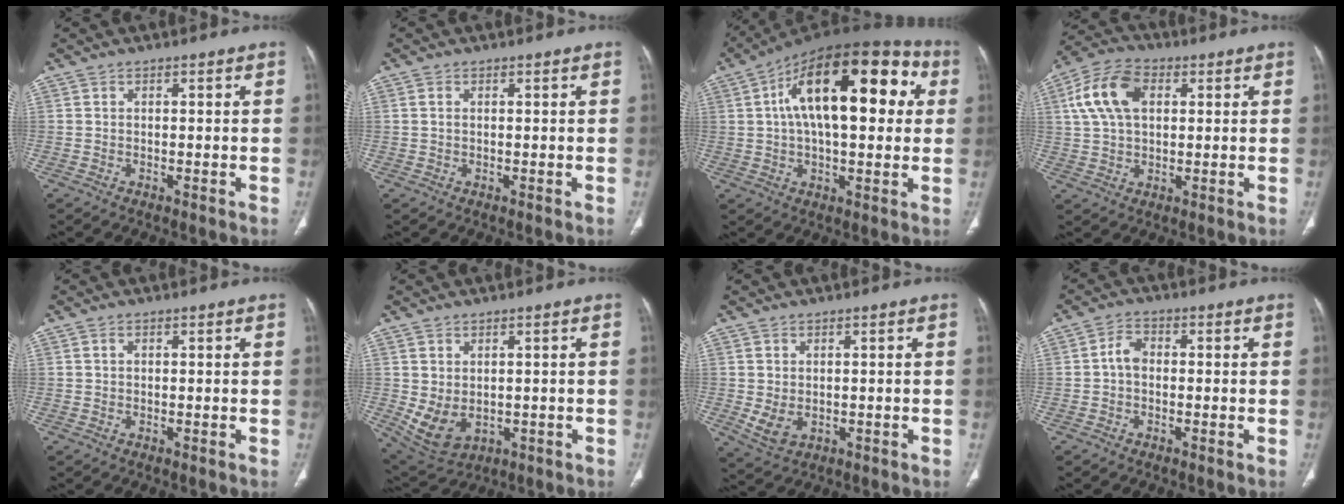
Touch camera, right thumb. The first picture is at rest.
{"total": 0.9, "force": [0.2, 0.6, 0.7], "torque": [-0.018, 0.004, 0.007]}
{"total": 24.7, "force": [5.6, 11.4, 21.1], "torque": [-0.308, 0.033, 0.076]}
{"total": 11.6, "force": [3.1, 7.2, 8.5], "torque": [-0.162, 0.019, 0.055]}
{"total": 0.5, "force": [0.2, 0.3, 0.3], "torque": [-0.007, 0.006, 0.006]}
{"total": 7.3, "force": [-0.3, 5.2, 5.2], "torque": [-0.091, -0.004, 0.023]}
{"total": 4.0, "force": [-0.2, 2.9, 2.8], "torque": [-0.053, -0.006, 0.014]}
{"total": 3.2, "force": [-0.3, 2.3, 2.2], "torque": [-0.032, 0.013, -0.012]}